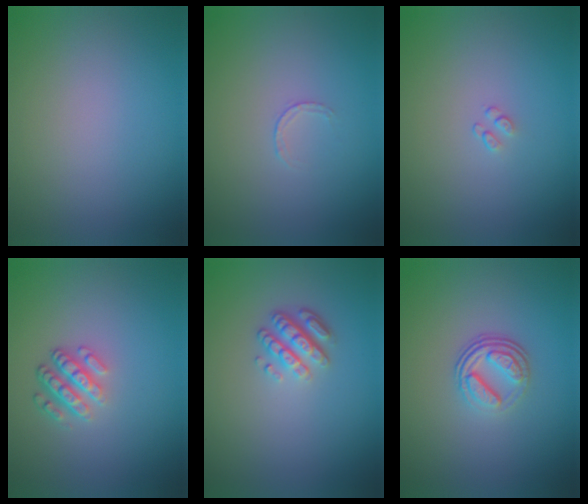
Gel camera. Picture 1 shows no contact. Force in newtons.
{"total": 0.6, "press": 0.4, "slide": 0.4}
{"total": 0.6, "press": 0.4, "slide": 0.5}
{"total": 3.5, "press": 2.7, "slide": 2.2}
{"total": 3.4, "press": 2.6, "slide": 2.3}
{"total": 3.6, "press": 2.5, "slide": 2.5}